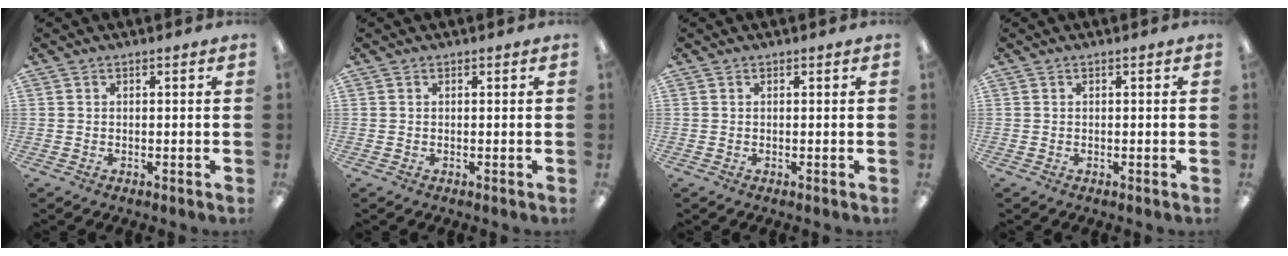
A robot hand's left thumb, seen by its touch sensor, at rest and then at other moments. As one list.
[{"total": 0.0}, {"total": 0.0}, {"total": 0.0}]